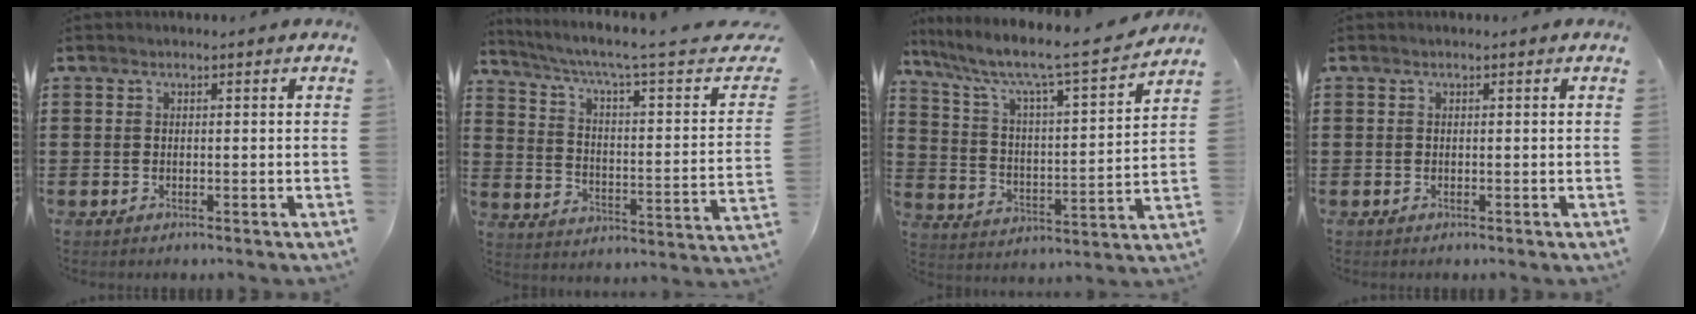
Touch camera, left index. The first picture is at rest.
{"total": 5.1, "force": [2.7, 0.0, 4.3], "torque": [-0.095, -0.025, 0.035]}
{"total": 7.1, "force": [5.9, 0.6, 3.9], "torque": [-0.104, -0.050, 0.091]}
{"total": 0.0}